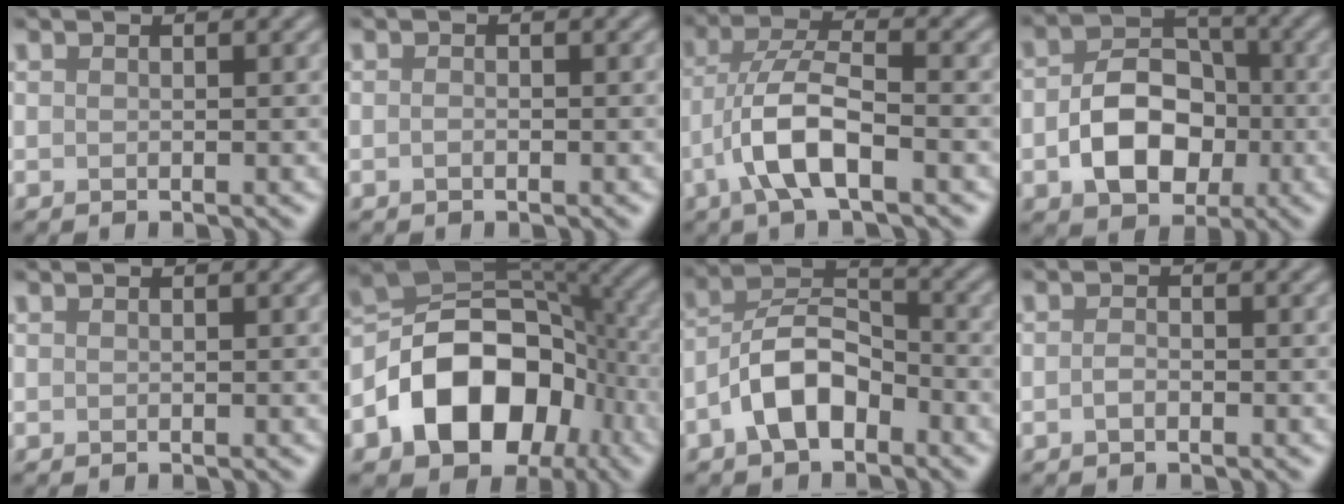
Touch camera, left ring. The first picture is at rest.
{"total": 0.6, "force": [-0.2, 0.3, 0.4], "torque": [-0.010, 0.002, -0.006]}
{"total": 6.2, "force": [-2.4, 2.1, 5.4], "torque": [-0.107, 0.010, -0.050]}
{"total": 6.8, "force": [-1.5, 4.9, 4.4], "torque": [-0.074, 0.002, -0.024]}
{"total": 0.0}
{"total": 11.7, "force": [-4.4, 8.1, 7.2], "torque": [-0.111, 0.008, -0.085]}
{"total": 5.9, "force": [-2.9, 3.3, 4.0], "torque": [-0.067, 0.016, -0.062]}
{"total": 0.9, "force": [-0.4, 0.5, 0.7], "torque": [-0.014, 0.003, -0.010]}